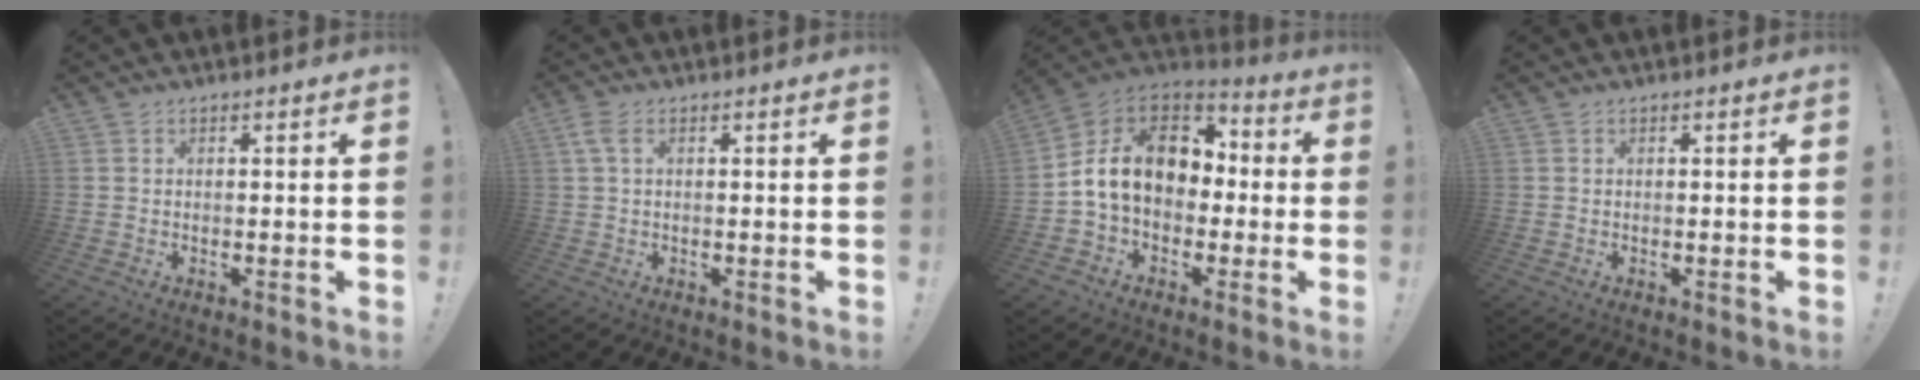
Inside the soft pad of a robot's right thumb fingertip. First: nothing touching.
{"total": 3.2, "force": [1.0, 1.7, 2.5], "torque": [-0.051, 0.006, 0.020]}
{"total": 17.1, "force": [2.5, 12.6, 11.3], "torque": [-0.174, 0.011, 0.054]}
{"total": 0.0}